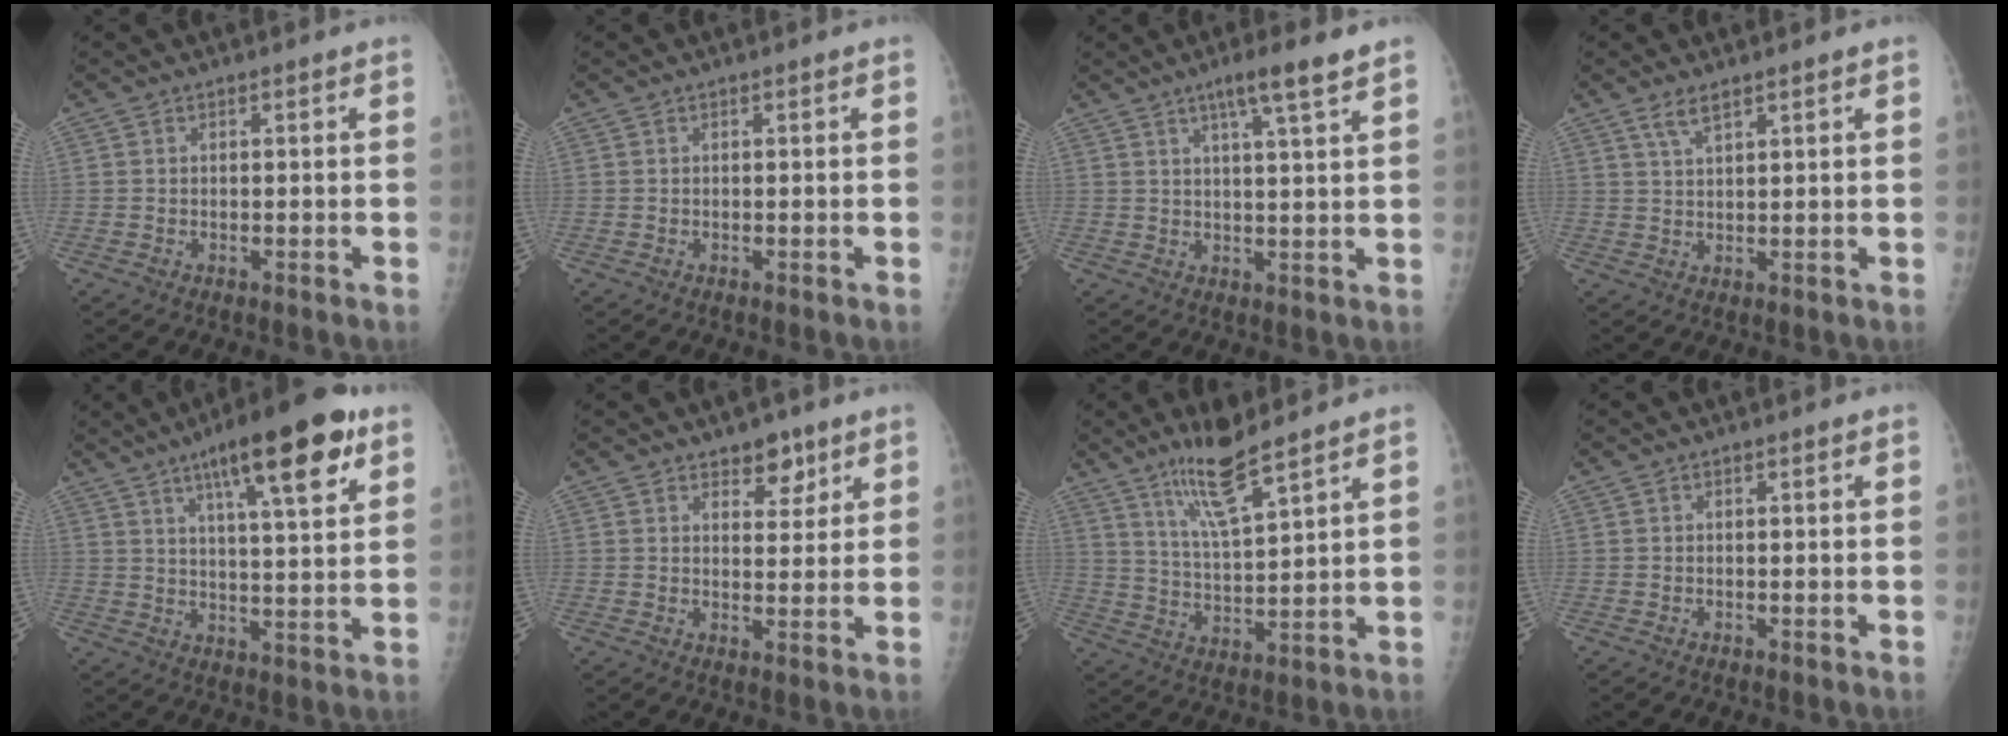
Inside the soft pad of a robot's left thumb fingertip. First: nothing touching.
{"total": 0.0}
{"total": 6.4, "force": [4.0, 0.0, 5.0], "torque": [-0.083, -0.017, 0.066]}
{"total": 3.0, "force": [2.1, 0.8, 2.0], "torque": [-0.040, -0.005, 0.045]}
{"total": 16.1, "force": [8.6, 3.7, 13.1], "torque": [-0.180, -0.029, 0.128]}
{"total": 4.8, "force": [3.1, 2.8, 2.3], "torque": [-0.002, -0.019, 0.045]}
{"total": 10.0, "force": [7.3, 1.3, 6.7], "torque": [-0.126, -0.051, 0.144]}
{"total": 0.0}